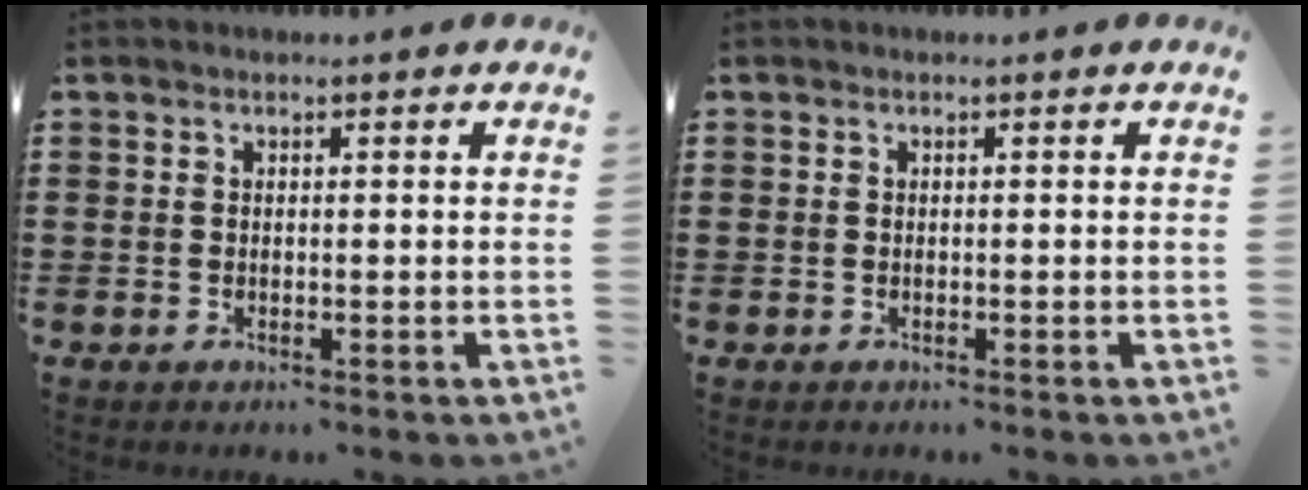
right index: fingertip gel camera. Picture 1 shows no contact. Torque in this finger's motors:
{"motor_torque": [-0.71, 0.86, -1.06, -0.21]}